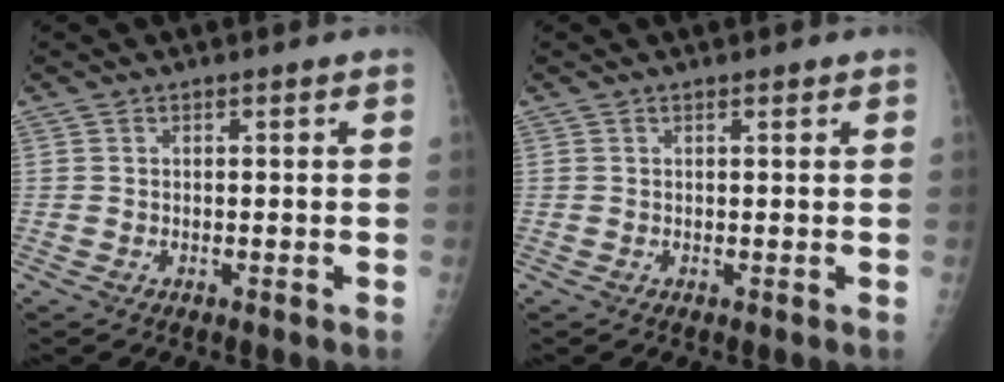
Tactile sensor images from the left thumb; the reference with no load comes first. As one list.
[{"total": 0.6, "force": [0.5, 0.2, 0.3], "torque": [-0.006, -0.002, 0.007]}]